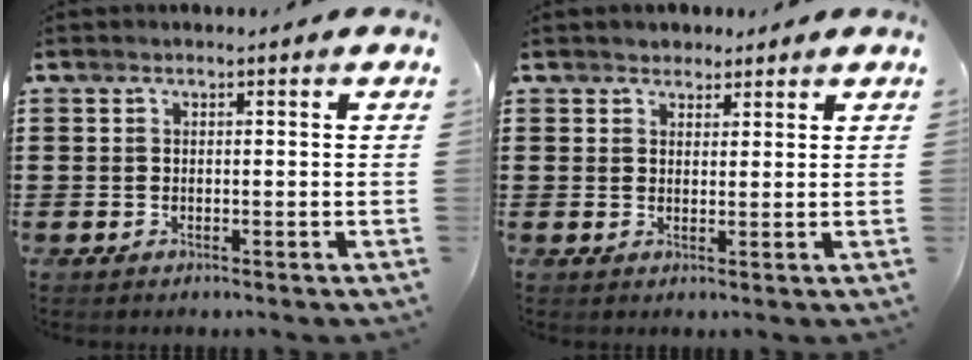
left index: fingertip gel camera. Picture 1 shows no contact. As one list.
[{"total": 2.0, "force": [1.7, 1.1, 0.0], "torque": [-0.005, 0.007, 0.033]}]